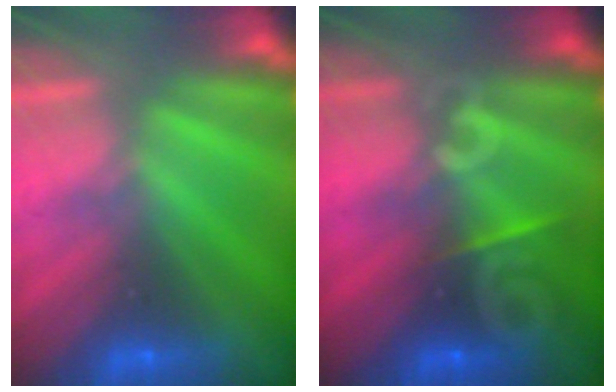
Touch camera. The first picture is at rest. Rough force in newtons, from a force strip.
{"total": 8.3}